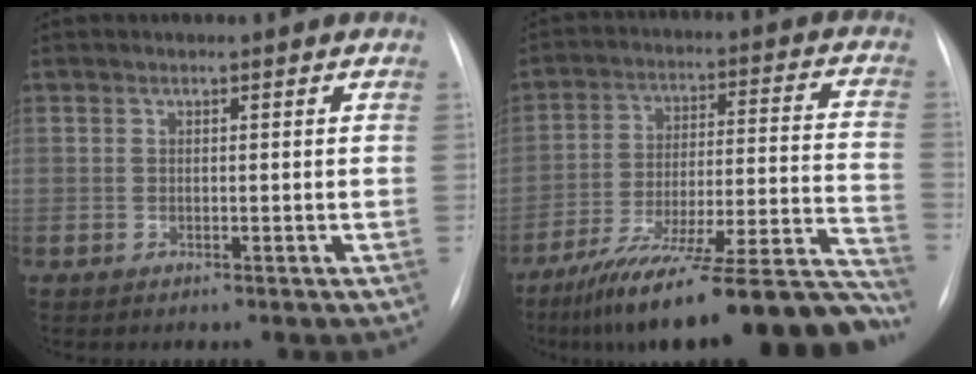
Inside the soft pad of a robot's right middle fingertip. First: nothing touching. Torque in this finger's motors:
{"motor_torque": [1.08, -1.06, 0.51, 0.21]}